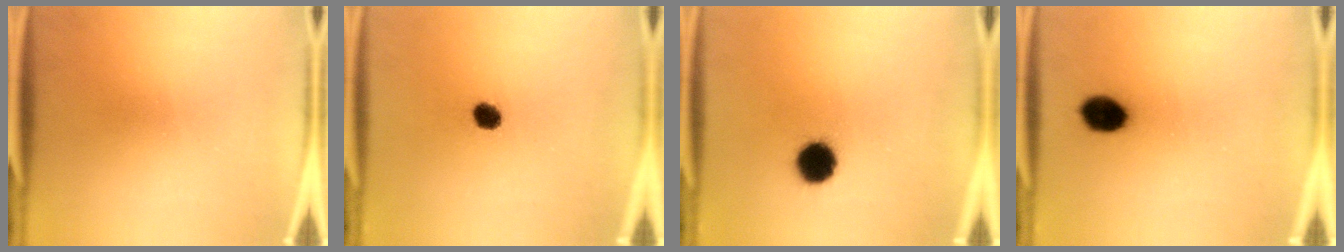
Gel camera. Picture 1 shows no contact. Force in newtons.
{"total": 3.9}
{"total": 9.0}
{"total": 6.5}